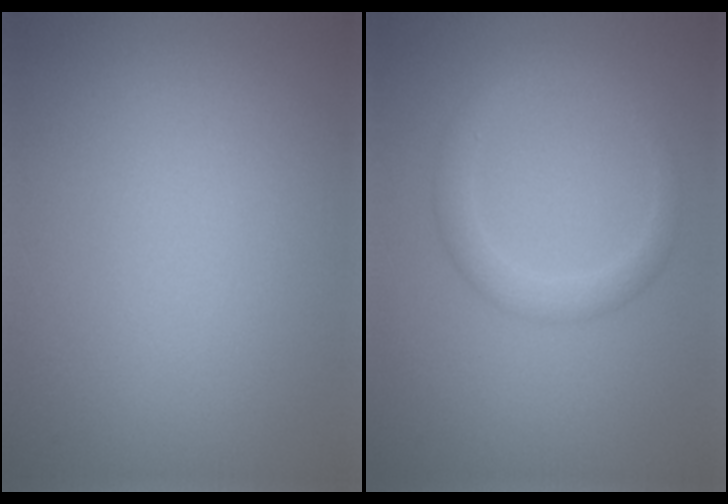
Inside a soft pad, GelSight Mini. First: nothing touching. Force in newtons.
{"total": 2.2, "press": 2.2, "slide": 0.1}